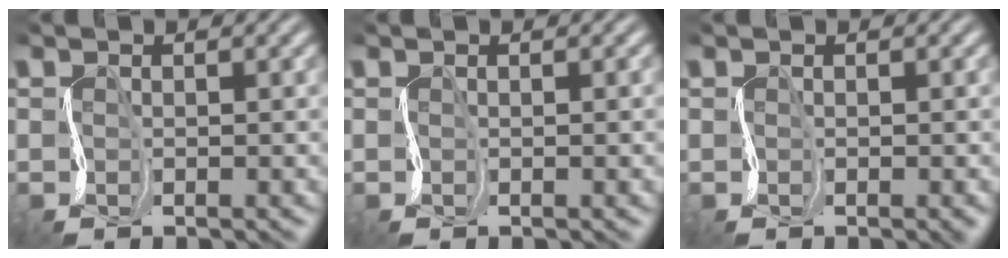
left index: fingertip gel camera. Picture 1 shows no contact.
{"total": 1.2, "force": [0.2, 0.6, 1.1], "torque": [-0.007, -0.001, -0.001]}
{"total": 1.3, "force": [-0.6, 0.4, 1.1], "torque": [-0.010, -0.001, -0.003]}